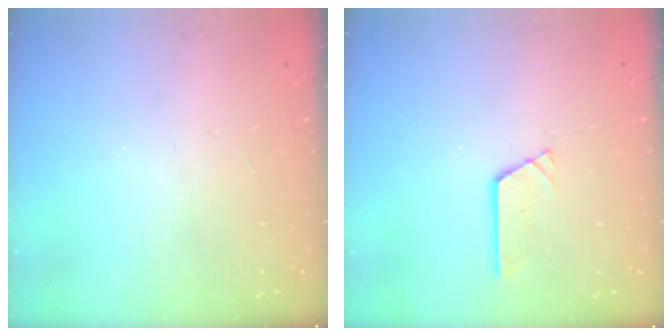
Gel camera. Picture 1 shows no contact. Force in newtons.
{"total": 3.2, "press": 3.2, "slide": 0.0}